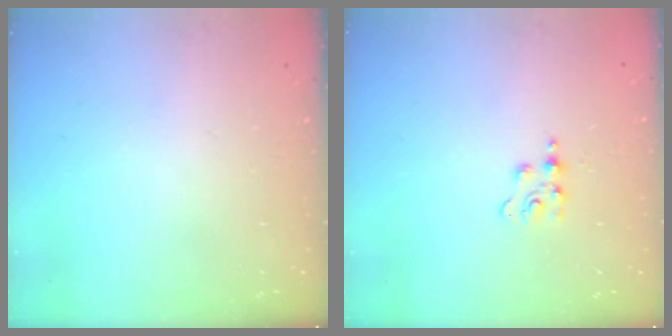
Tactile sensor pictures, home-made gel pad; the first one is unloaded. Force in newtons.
{"total": 3.4, "press": 3.4, "slide": 0.4}